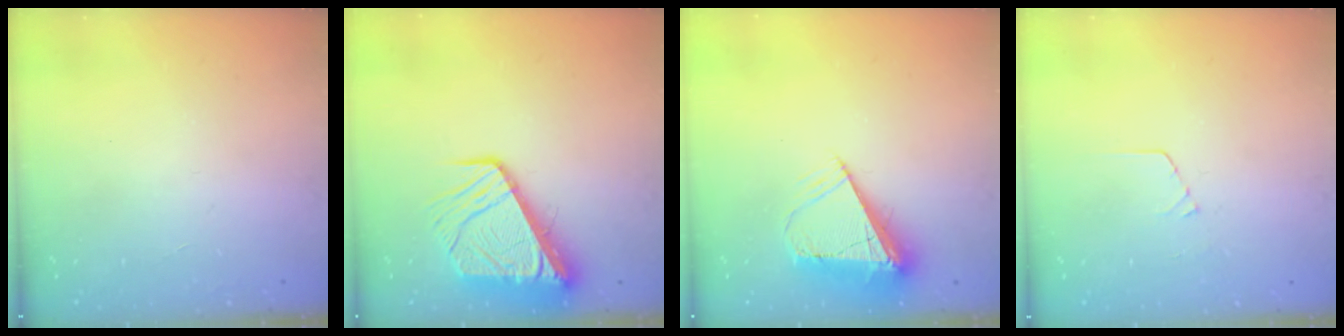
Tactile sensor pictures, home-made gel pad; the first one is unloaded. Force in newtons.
{"total": 10.6, "press": 10.5, "slide": 1.4}
{"total": 10.5, "press": 10.5, "slide": 1.2}
{"total": 3.2, "press": 3.2, "slide": 0.3}